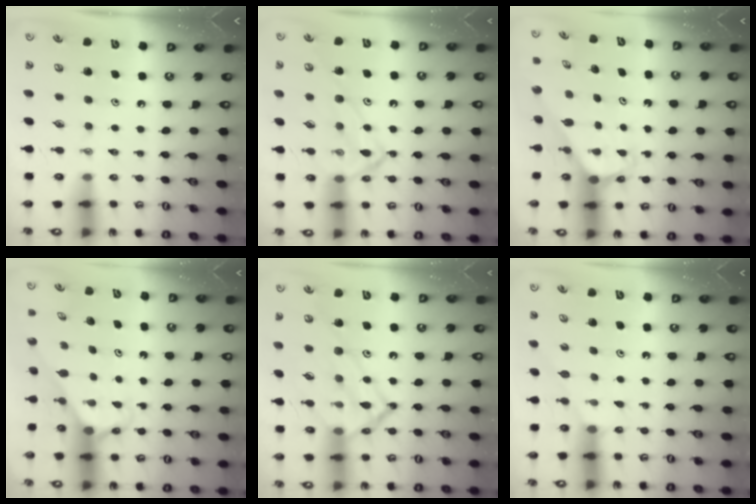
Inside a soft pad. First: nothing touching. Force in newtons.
{"total": 12.9, "press": 12.9, "slide": 0.5}
{"total": 1.8, "press": 1.8, "slide": 0.1}
{"total": 2.7, "press": 2.7, "slide": 0.2}
{"total": 19.0, "press": 19.0, "slide": 1.5}
{"total": 2.5, "press": 2.5, "slide": 0.3}